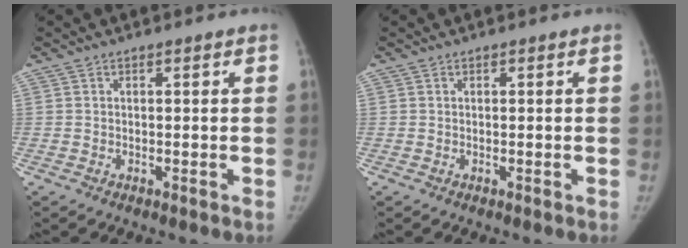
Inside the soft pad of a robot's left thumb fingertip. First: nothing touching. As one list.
[{"total": 0.0}]